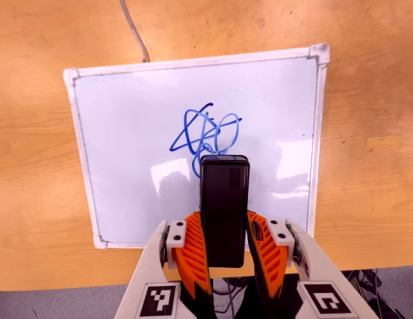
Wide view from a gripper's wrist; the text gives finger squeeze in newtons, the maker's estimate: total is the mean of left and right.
{"total": 5.9, "left": 3.8, "right": 7.9}